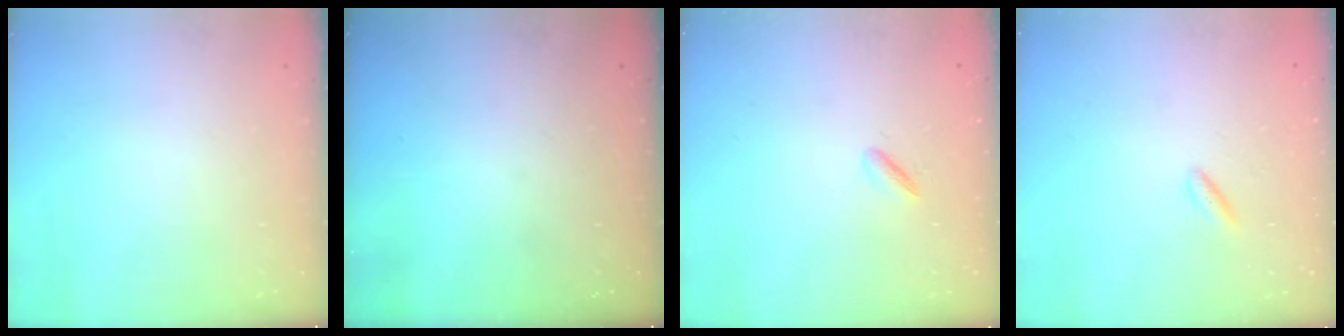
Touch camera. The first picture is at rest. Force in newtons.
{"total": 0.0}
{"total": 2.1, "press": 1.9, "slide": 0.8}
{"total": 1.8, "press": 1.6, "slide": 0.8}